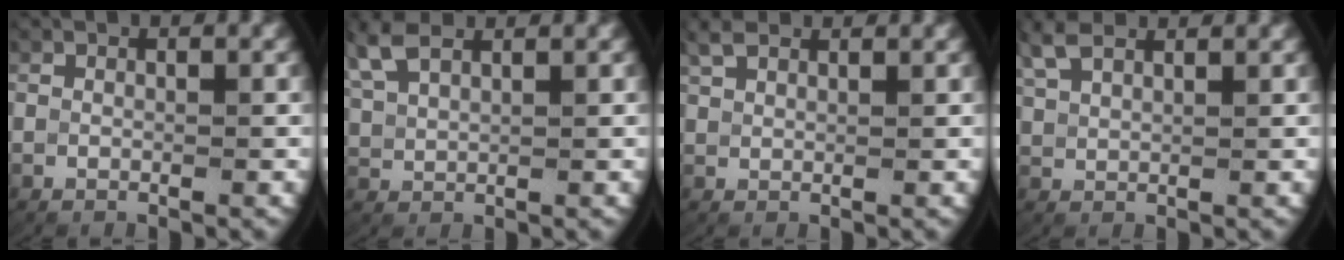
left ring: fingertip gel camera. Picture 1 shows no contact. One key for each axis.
{"total": 3.1, "fx": 2.4, "fy": 1.1, "fz": 1.5, "tx": -0.057, "ty": 0.000, "tz": 0.054}
{"total": 1.7, "fx": 1.6, "fy": 0.0, "fz": 0.4, "tx": -0.012, "ty": 0.002, "tz": 0.035}
{"total": 2.7, "fx": 2.4, "fy": 0.5, "fz": 1.0, "tx": -0.037, "ty": 0.004, "tz": 0.050}